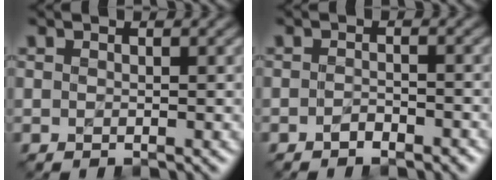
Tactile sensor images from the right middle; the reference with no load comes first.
{"total": 1.4, "force": [-1.1, 0.5, 0.7], "torque": [-0.013, 0.006, -0.023]}